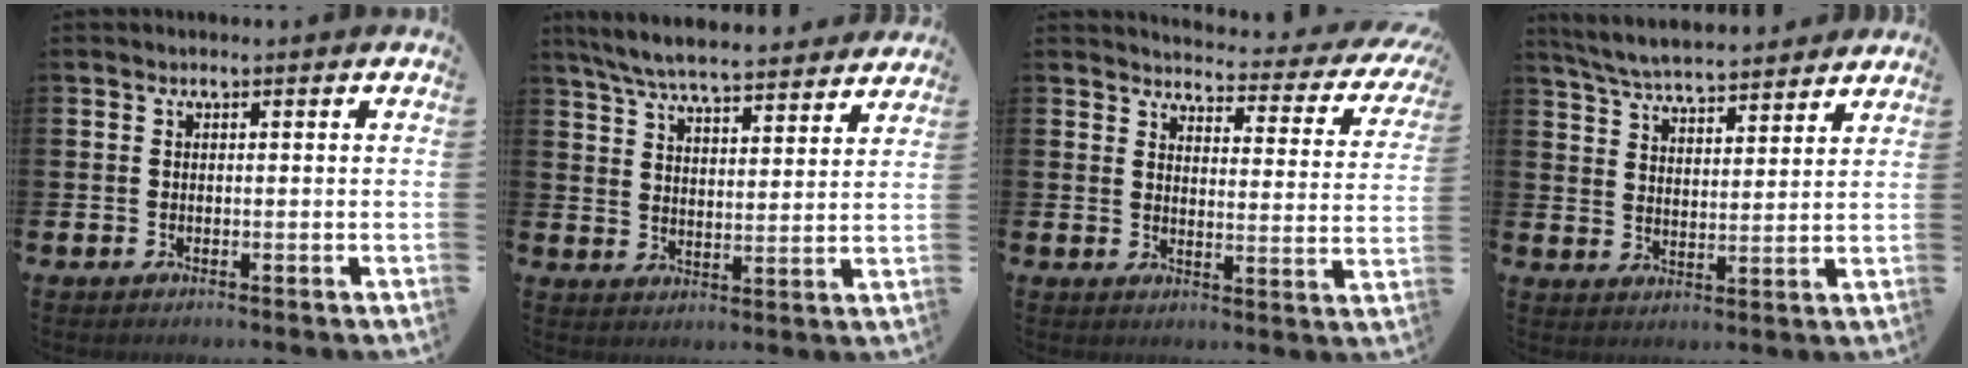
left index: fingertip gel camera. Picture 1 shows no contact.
{"total": 7.3, "force": [6.9, 0.8, 2.1], "torque": [-0.070, -0.039, 0.123]}
{"total": 3.1, "force": [2.9, 0.8, 0.7], "torque": [-0.026, -0.032, 0.042]}
{"total": 6.2, "force": [6.1, 0.6, 1.1], "torque": [-0.049, -0.034, 0.109]}